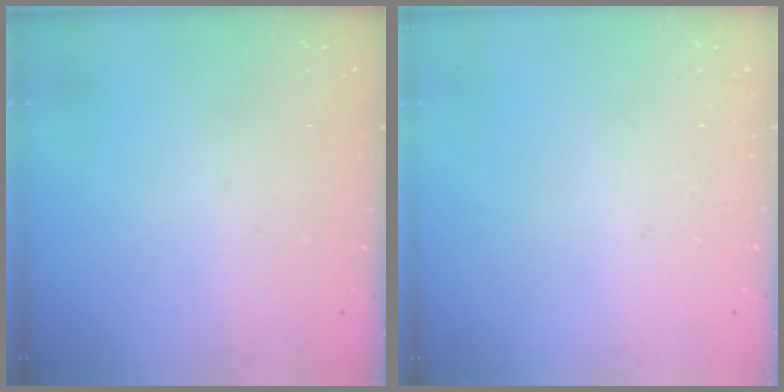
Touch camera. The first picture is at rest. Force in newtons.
{"total": 0.0}